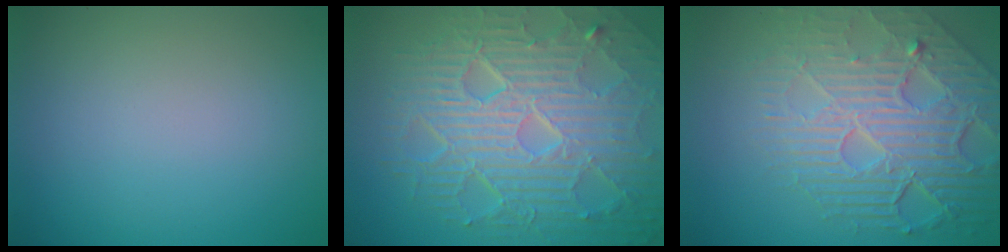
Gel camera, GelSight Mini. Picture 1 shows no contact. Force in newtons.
{"total": 10.8, "press": 6.8, "slide": 8.4}
{"total": 8.6, "press": 5.8, "slide": 6.4}